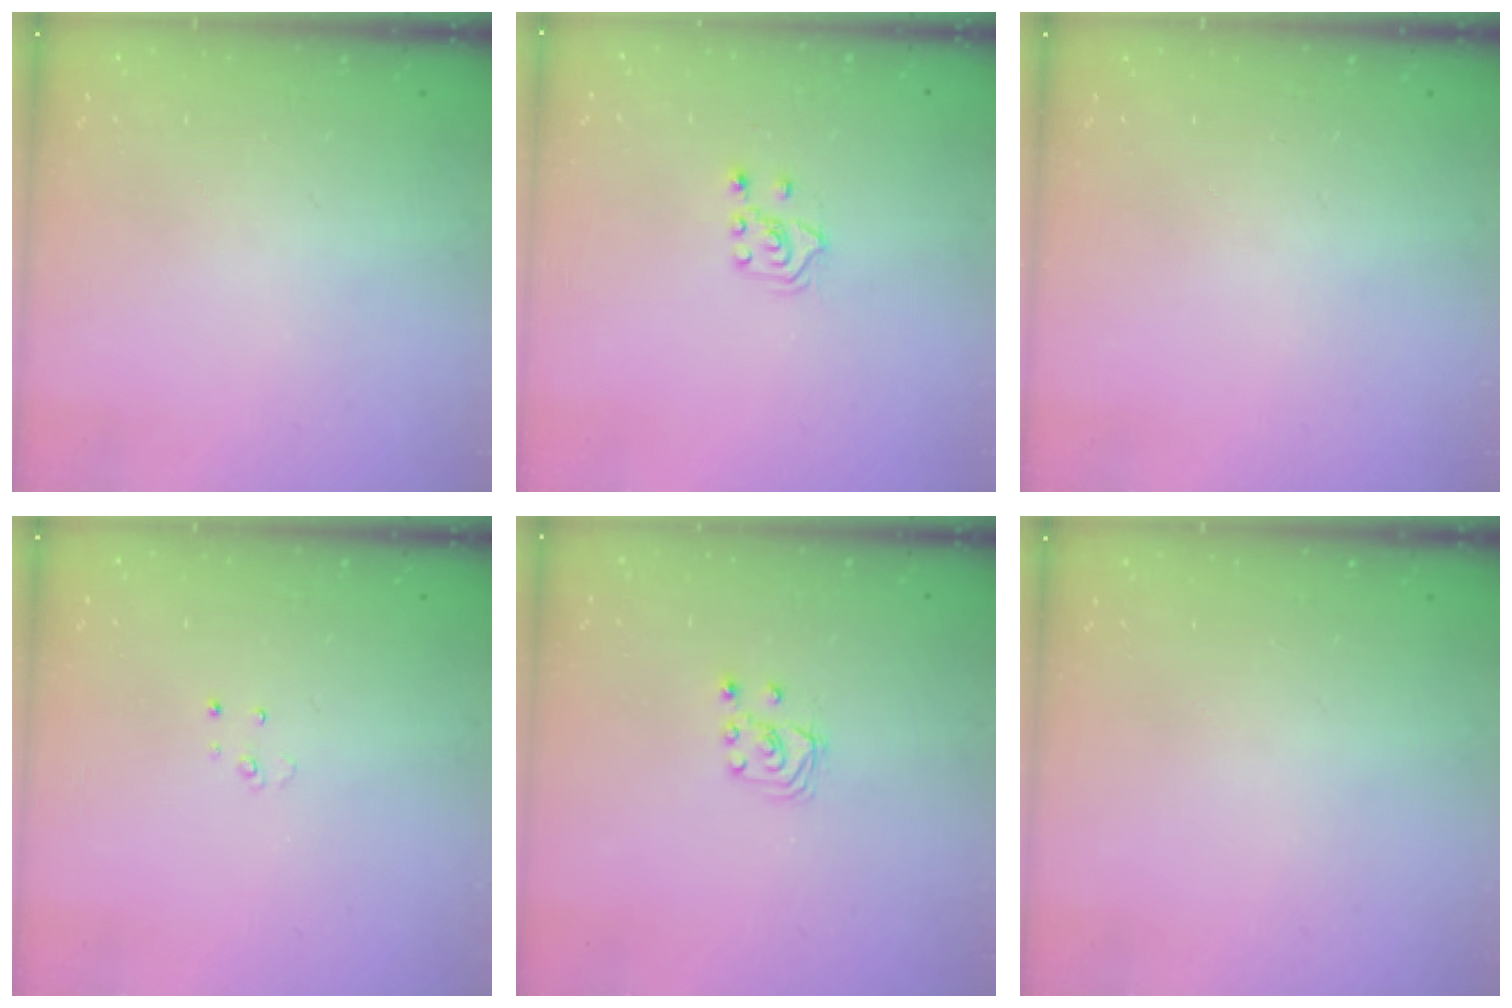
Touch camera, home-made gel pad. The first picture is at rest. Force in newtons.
{"total": 3.8, "press": 3.8, "slide": 0.5}
{"total": 0.0}
{"total": 2.5, "press": 2.5, "slide": 0.2}
{"total": 3.5, "press": 3.5, "slide": 0.4}
{"total": 0.0}